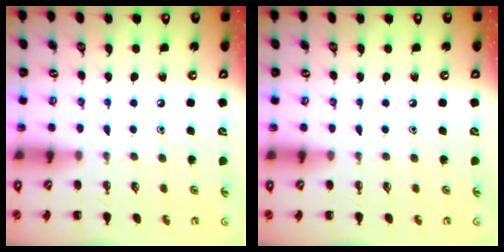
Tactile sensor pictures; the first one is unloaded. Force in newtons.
{"total": 0.0}